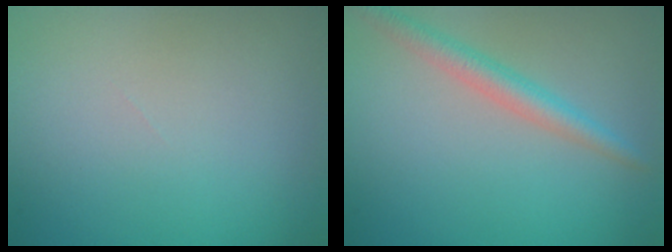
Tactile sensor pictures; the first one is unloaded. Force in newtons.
{"total": 2.8, "press": 2.8, "slide": 0.1}